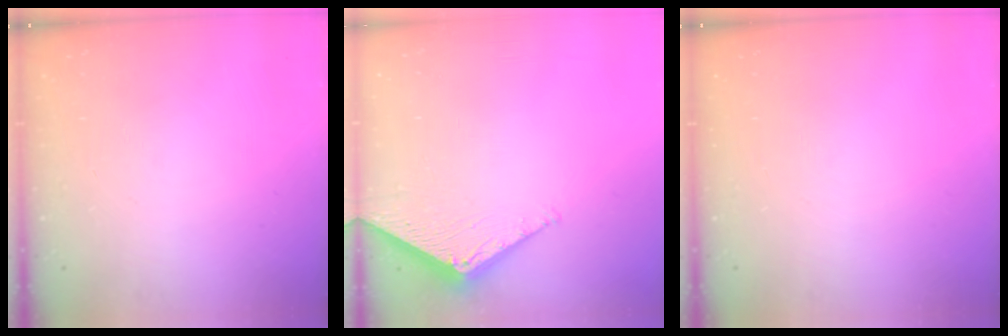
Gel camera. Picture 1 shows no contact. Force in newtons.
{"total": 2.8, "press": 2.8, "slide": 0.3}
{"total": 0.0}